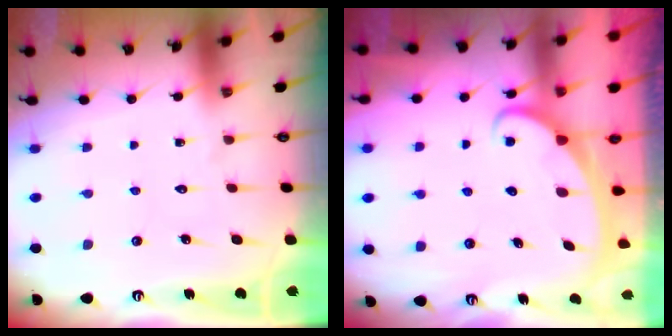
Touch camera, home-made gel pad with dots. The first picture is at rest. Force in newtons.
{"total": 2.6, "press": 2.6, "slide": 0.3}